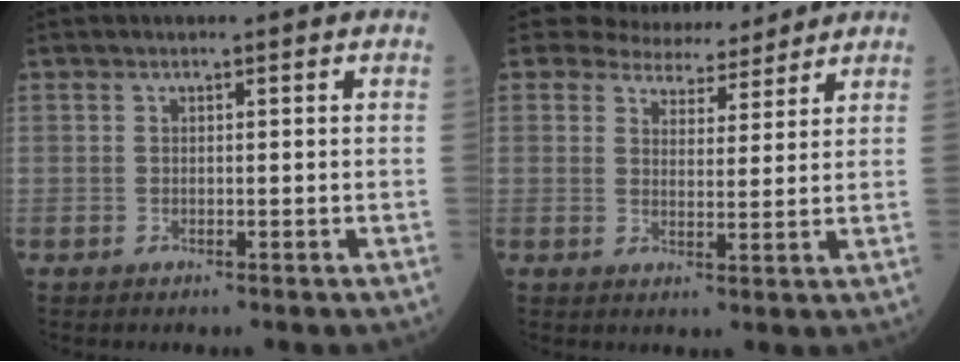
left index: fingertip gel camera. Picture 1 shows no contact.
{"total": 7.2, "force": [6.8, 2.3, 0.6], "torque": [-0.008, 0.000, 0.092]}